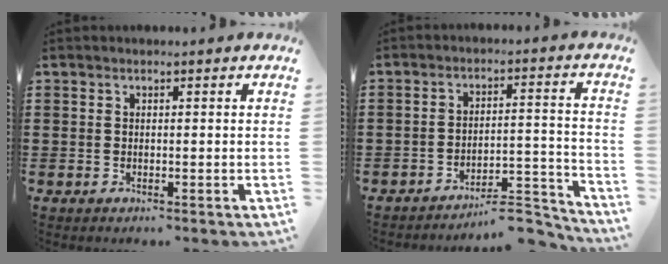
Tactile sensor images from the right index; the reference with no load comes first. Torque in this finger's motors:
{"motor_torque": [0.16, -0.28, 0.04, -0.01]}